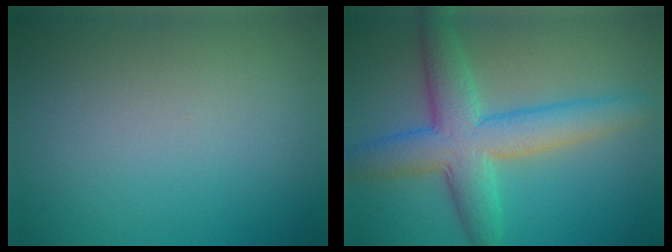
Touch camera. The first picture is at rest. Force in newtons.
{"total": 7.1, "press": 7.1, "slide": 0.2}